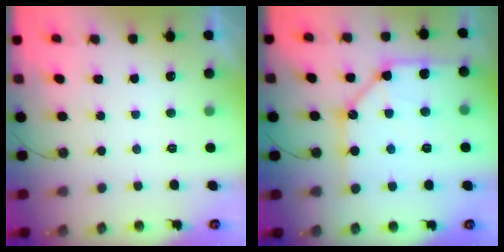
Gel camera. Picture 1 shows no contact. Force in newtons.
{"total": 14.2, "press": 14.1, "slide": 1.7}